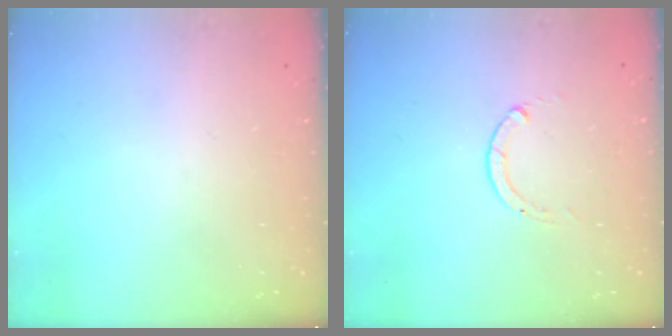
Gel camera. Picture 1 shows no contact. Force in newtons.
{"total": 0.0}